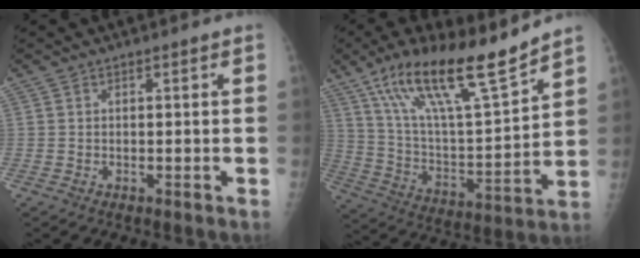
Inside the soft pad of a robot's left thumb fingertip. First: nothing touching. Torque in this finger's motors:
{"motor_torque": [0.35, 0.26, 1.52, -1.25, 0.30]}